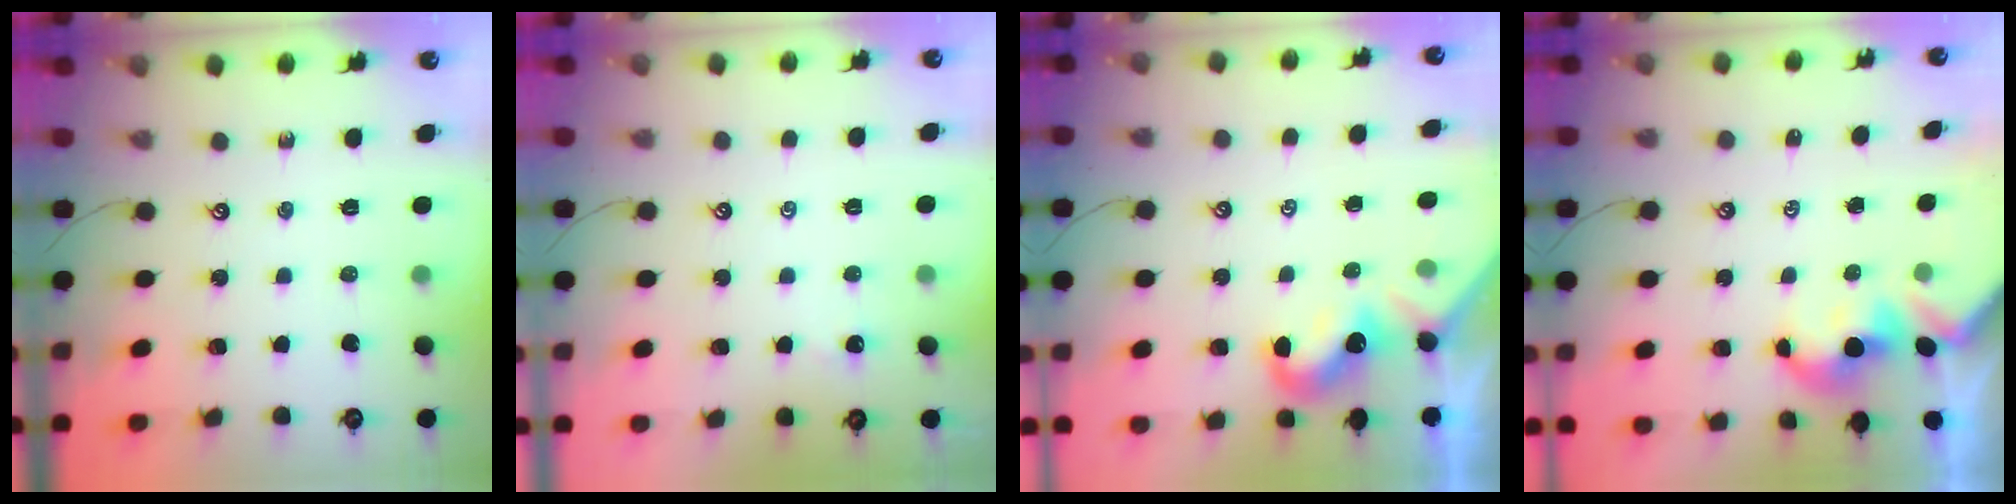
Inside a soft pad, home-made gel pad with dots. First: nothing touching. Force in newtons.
{"total": 2.4, "press": 2.4, "slide": 0.1}
{"total": 0.7, "press": 0.4, "slide": 0.6}
{"total": 1.1, "press": 1.1, "slide": 0.1}